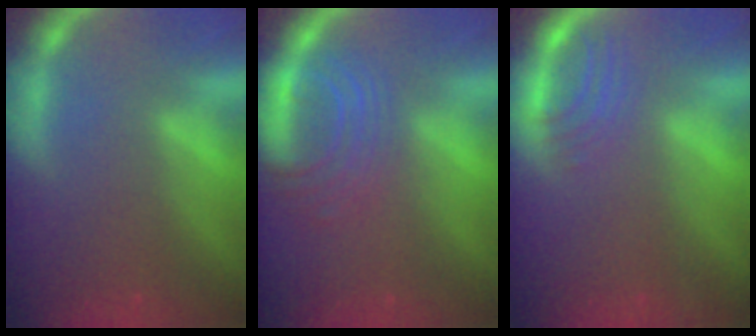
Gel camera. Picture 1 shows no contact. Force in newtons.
{"total": 6.6}
{"total": 2.9}